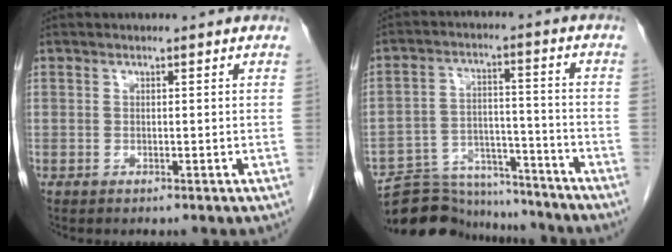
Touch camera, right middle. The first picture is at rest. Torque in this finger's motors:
{"motor_torque": [1.00, -1.14, 0.23, 0.01]}